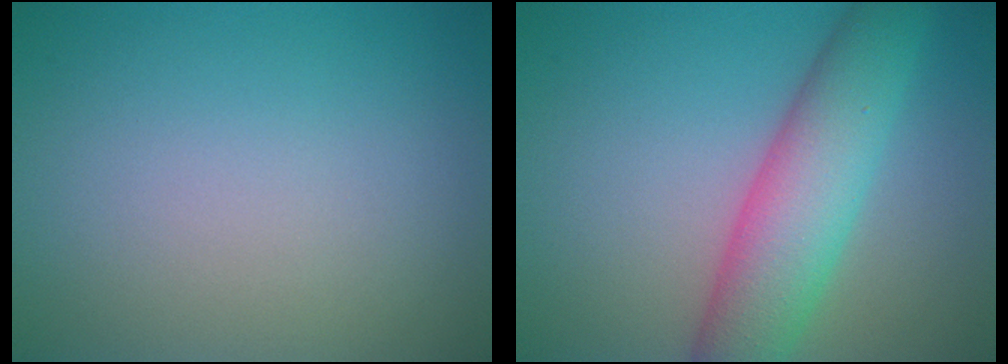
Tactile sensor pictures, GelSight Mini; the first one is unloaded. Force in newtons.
{"total": 6.8, "press": 6.8, "slide": 0.5}